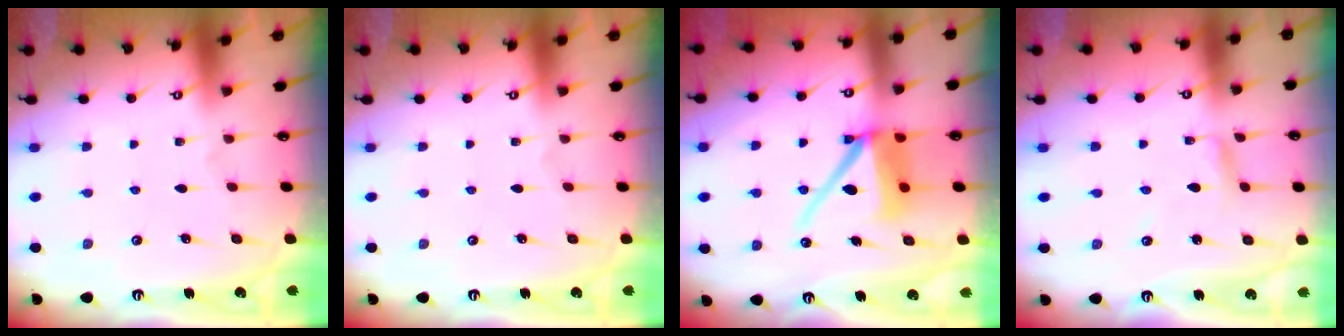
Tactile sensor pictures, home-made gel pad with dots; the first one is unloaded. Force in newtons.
{"total": 0.0}
{"total": 11.9, "press": 11.8, "slide": 1.5}
{"total": 2.3, "press": 2.3, "slide": 0.2}